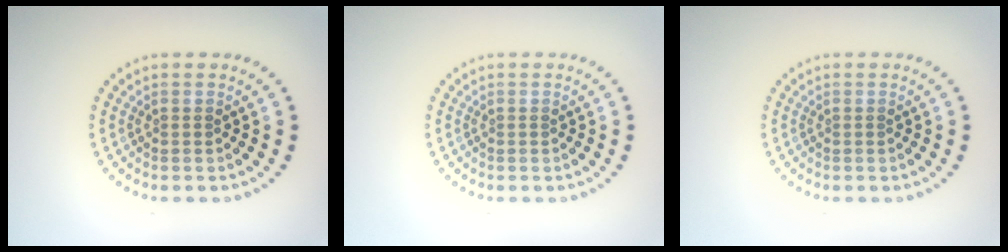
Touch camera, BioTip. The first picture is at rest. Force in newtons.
{"total": 0.0}
{"total": 0.0}